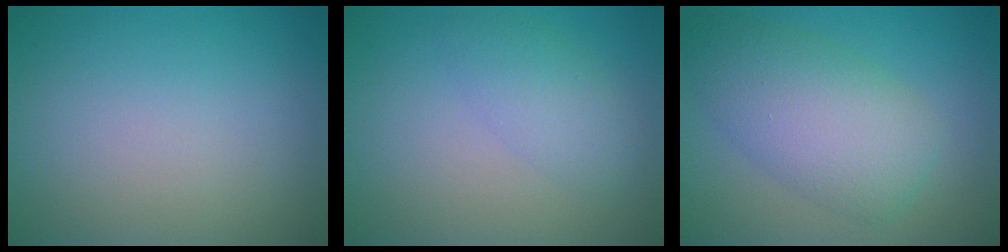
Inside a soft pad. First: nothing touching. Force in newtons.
{"total": 2.8, "press": 2.8, "slide": 0.1}
{"total": 6.9, "press": 6.9, "slide": 0.4}